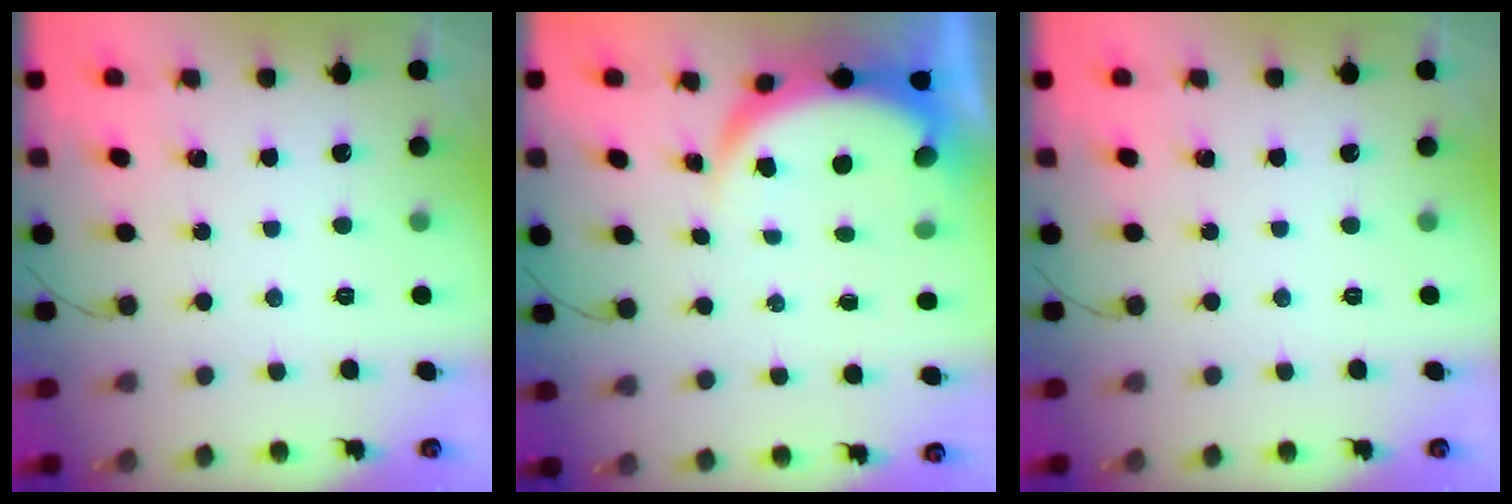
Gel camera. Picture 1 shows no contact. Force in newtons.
{"total": 5.8, "press": 5.7, "slide": 0.7}
{"total": 0.0}